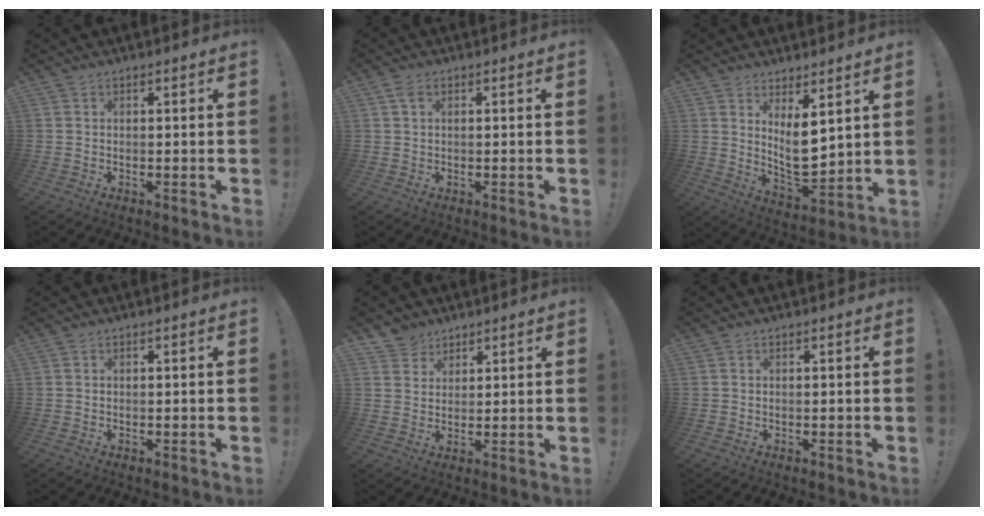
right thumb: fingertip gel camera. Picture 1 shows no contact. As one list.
[{"total": 1.9, "force": [0.9, 1.1, 1.3], "torque": [-0.020, 0.000, 0.014]}, {"total": 9.7, "force": [4.7, 4.0, 7.5], "torque": [-0.118, -0.048, 0.091]}, {"total": 0.0}, {"total": 5.2, "force": [3.9, 3.5, 0.0], "torque": [0.002, -0.028, 0.076]}, {"total": 0.0}]